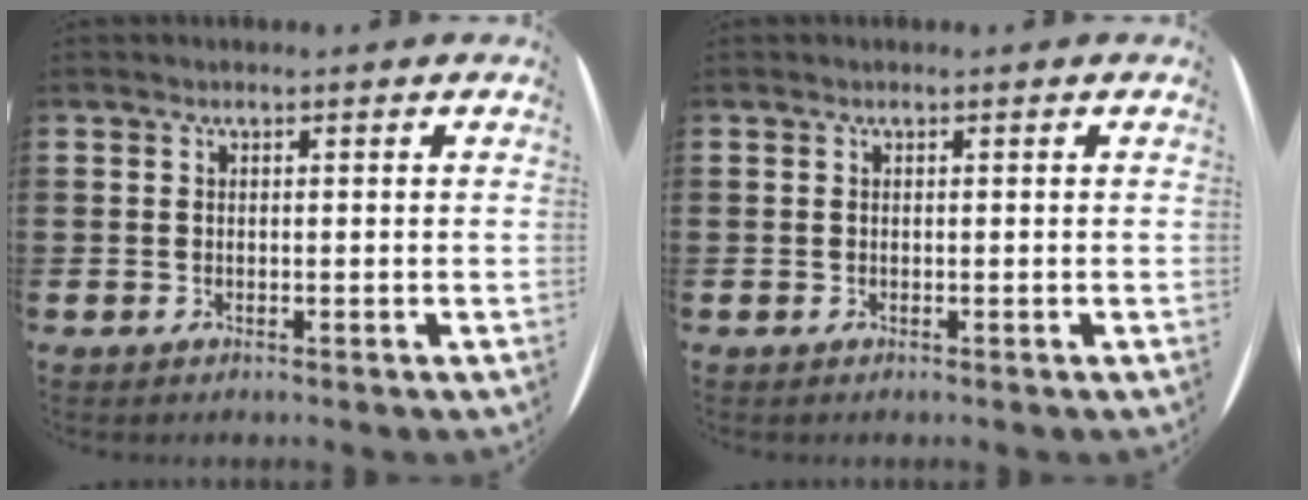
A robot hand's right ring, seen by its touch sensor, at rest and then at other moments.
{"total": 0.0}